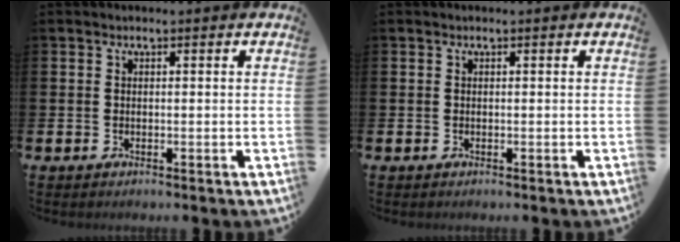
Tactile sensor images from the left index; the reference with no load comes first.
{"total": 0.0}